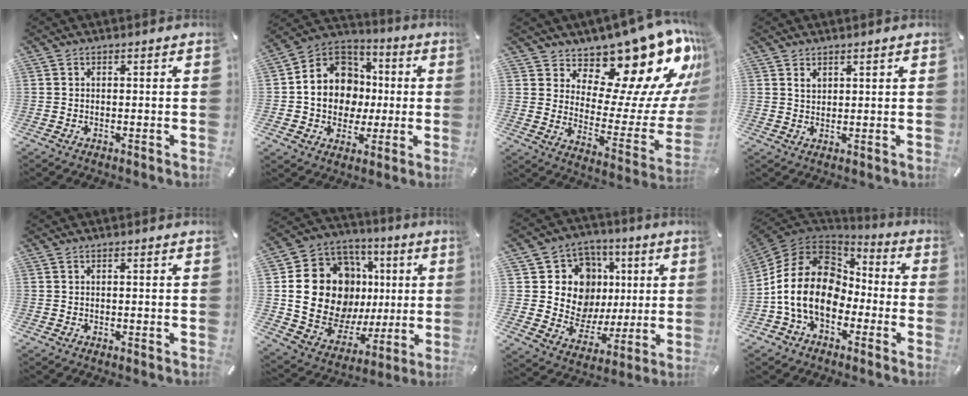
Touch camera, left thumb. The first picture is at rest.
{"total": 14.1, "force": [-0.7, 12.9, 5.8], "torque": [-0.114, 0.007, -0.006]}
{"total": 19.0, "force": [14.6, 7.7, 9.4], "torque": [-0.126, -0.130, 0.240]}
{"total": 2.0, "force": [1.4, 1.3, 0.7], "torque": [-0.008, -0.004, 0.024]}
{"total": 0.0}
{"total": 21.2, "force": [4.0, 16.6, 12.6], "torque": [-0.235, -0.033, 0.092]}
{"total": 15.4, "force": [3.3, 13.9, 5.6], "torque": [-0.076, -0.030, 0.083]}
{"total": 17.9, "force": [-3.4, 13.4, 11.3], "torque": [-0.254, 0.021, -0.062]}